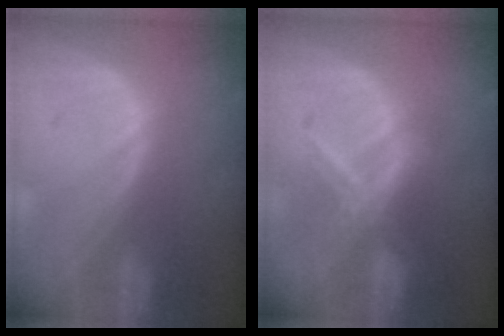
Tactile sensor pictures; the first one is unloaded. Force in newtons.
{"total": 5.8, "press": 5.8, "slide": 0.5}